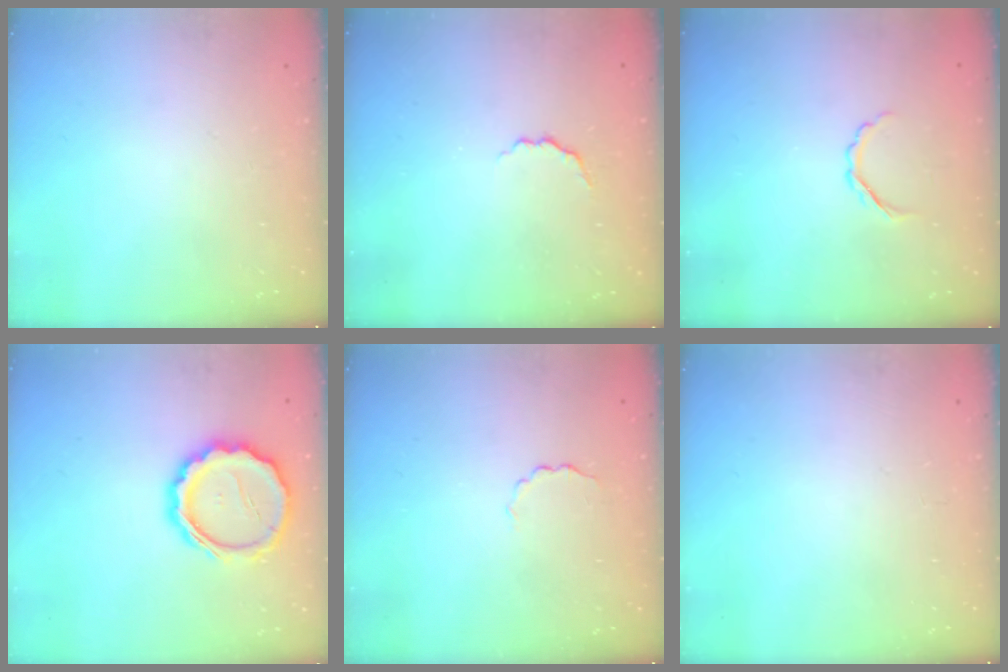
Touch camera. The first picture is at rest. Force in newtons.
{"total": 2.7, "press": 2.6, "slide": 0.9}
{"total": 2.9, "press": 2.8, "slide": 0.8}
{"total": 14.6, "press": 14.3, "slide": 2.8}
{"total": 2.2, "press": 2.2, "slide": 0.6}
{"total": 0.0}